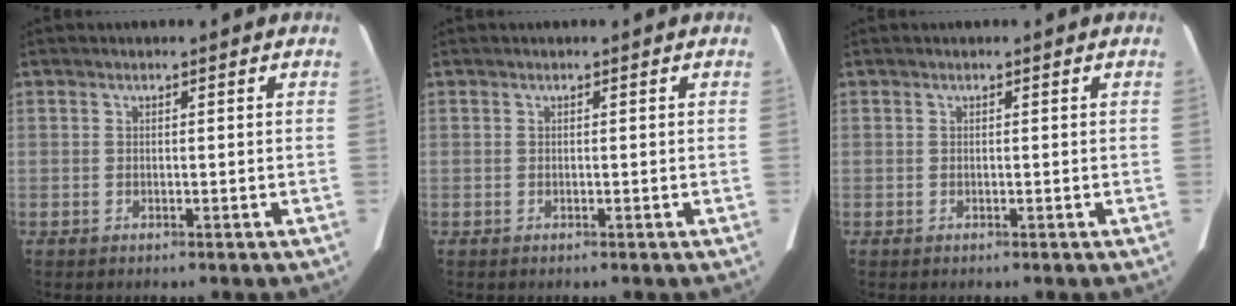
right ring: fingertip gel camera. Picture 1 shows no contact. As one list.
[{"total": 0.0}, {"total": 0.0}]